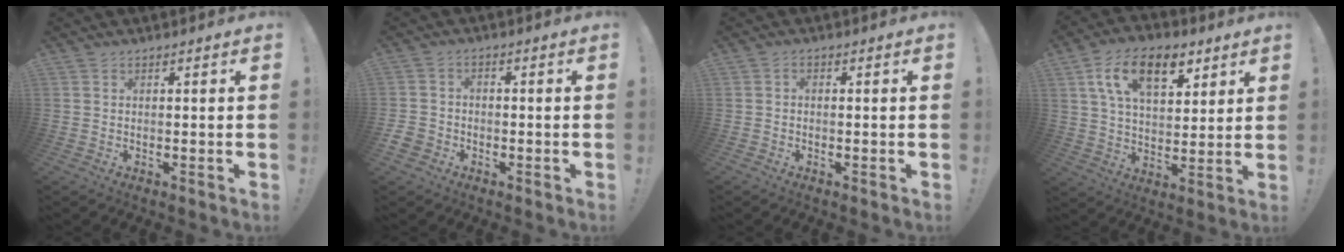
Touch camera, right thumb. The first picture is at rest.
{"total": 3.9, "force": [-2.5, 2.7, 1.3], "torque": [-0.032, 0.008, -0.048]}
{"total": 1.2, "force": [-1.0, 0.2, 0.7], "torque": [-0.010, 0.004, -0.018]}
{"total": 16.4, "force": [7.6, 9.2, 11.2], "torque": [-0.179, -0.016, 0.135]}